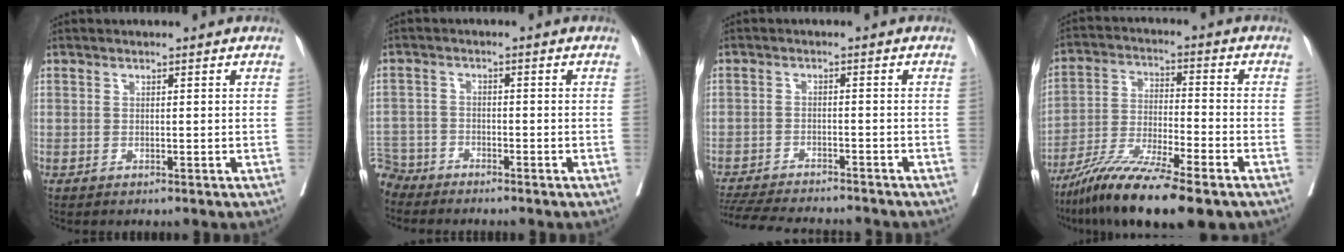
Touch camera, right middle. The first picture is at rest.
{"total": 5.3, "force": [-4.8, 1.9, -0.8], "torque": [0.021, -0.001, -0.097]}
{"total": 14.9, "force": [-13.5, 2.3, 5.9], "torque": [-0.125, -0.023, -0.194]}
{"total": 15.2, "force": [-10.8, 1.7, 10.5], "torque": [-0.201, -0.035, -0.191]}